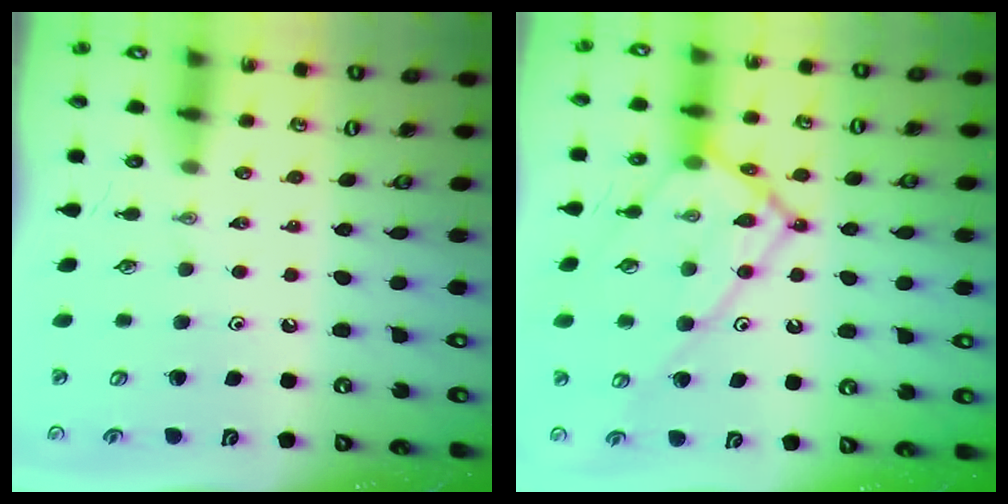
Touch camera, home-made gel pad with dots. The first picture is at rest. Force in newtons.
{"total": 15.7, "press": 15.6, "slide": 1.6}